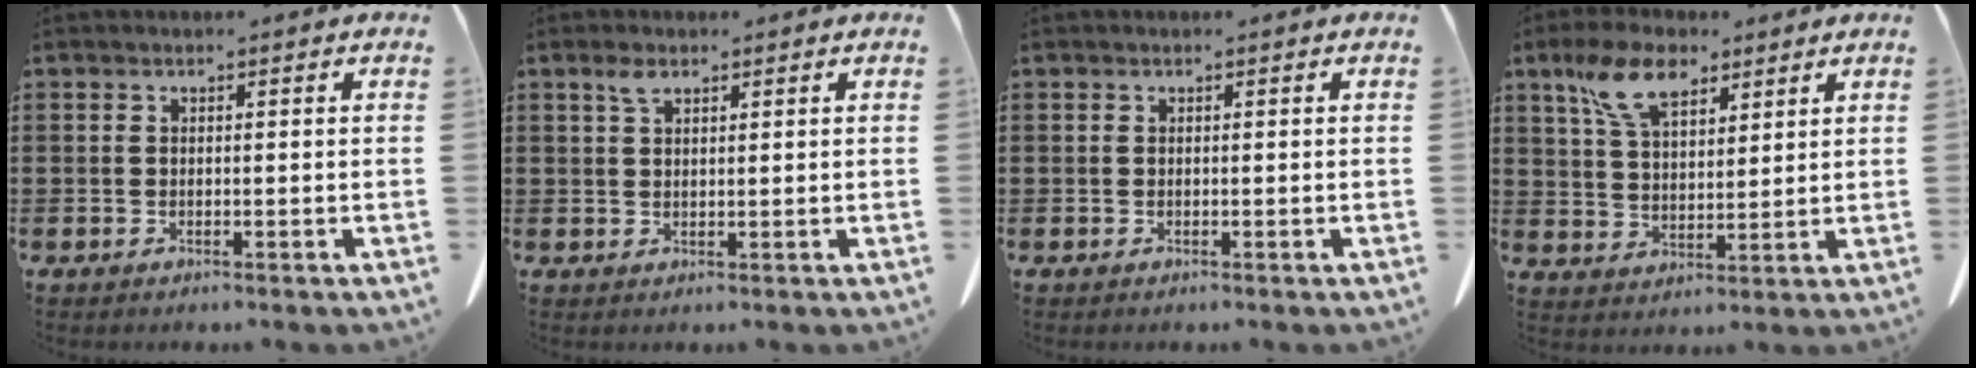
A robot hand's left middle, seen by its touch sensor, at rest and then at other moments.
{"total": 2.1, "force": [1.3, 0.8, 1.5], "torque": [-0.035, 0.001, 0.025]}
{"total": 0.0}
{"total": 9.1, "force": [5.7, 4.3, 5.6], "torque": [-0.128, 0.007, 0.107]}